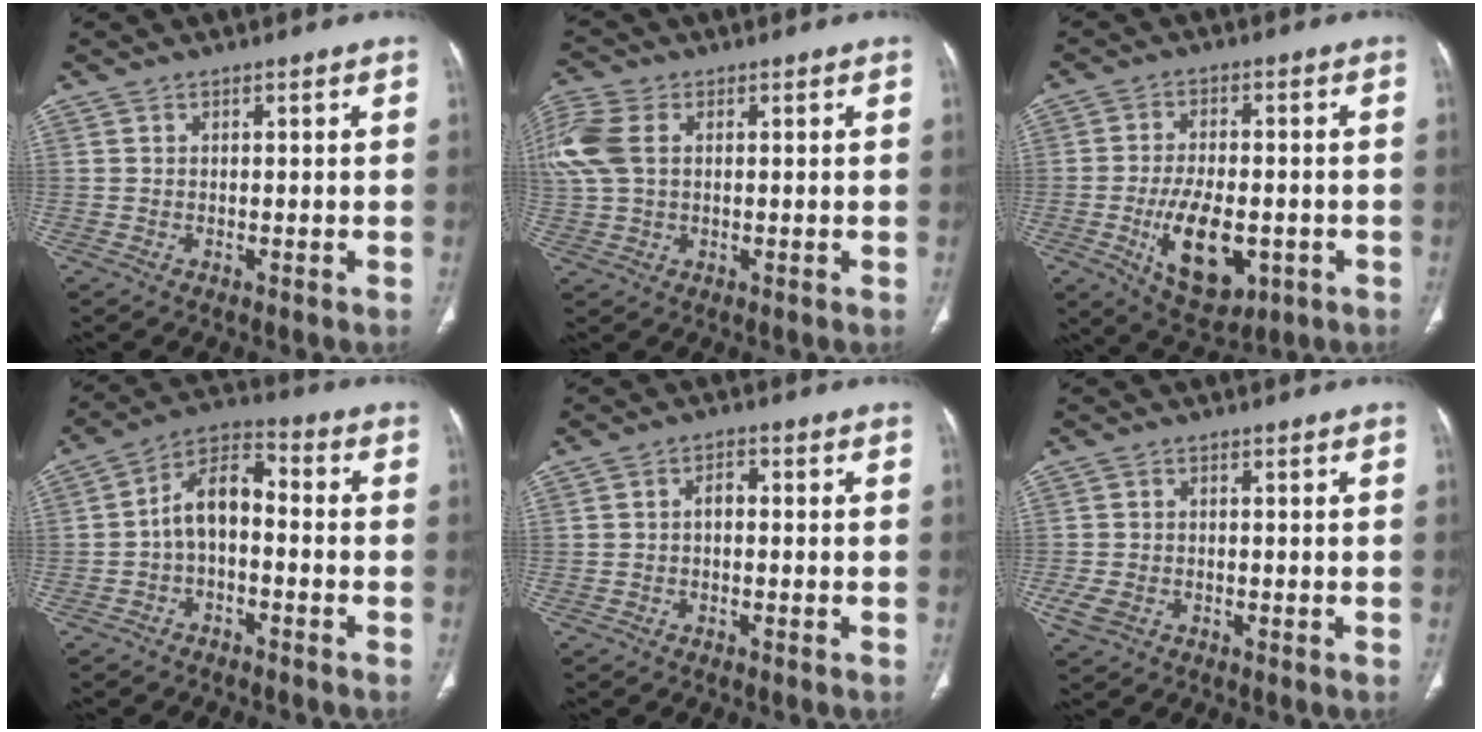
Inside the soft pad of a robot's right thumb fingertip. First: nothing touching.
{"total": 11.5, "force": [2.6, 7.7, 8.1], "torque": [-0.220, 0.017, 0.054]}
{"total": 12.7, "force": [-3.6, 6.7, 10.2], "torque": [-0.156, 0.002, -0.044]}
{"total": 8.9, "force": [-1.5, 5.2, 7.1], "torque": [-0.112, 0.042, -0.041]}
{"total": 2.3, "force": [-0.4, 1.4, 1.7], "torque": [-0.023, 0.012, -0.011]}
{"total": 3.7, "force": [-1.3, 2.7, 2.2], "torque": [-0.050, 0.002, -0.021]}